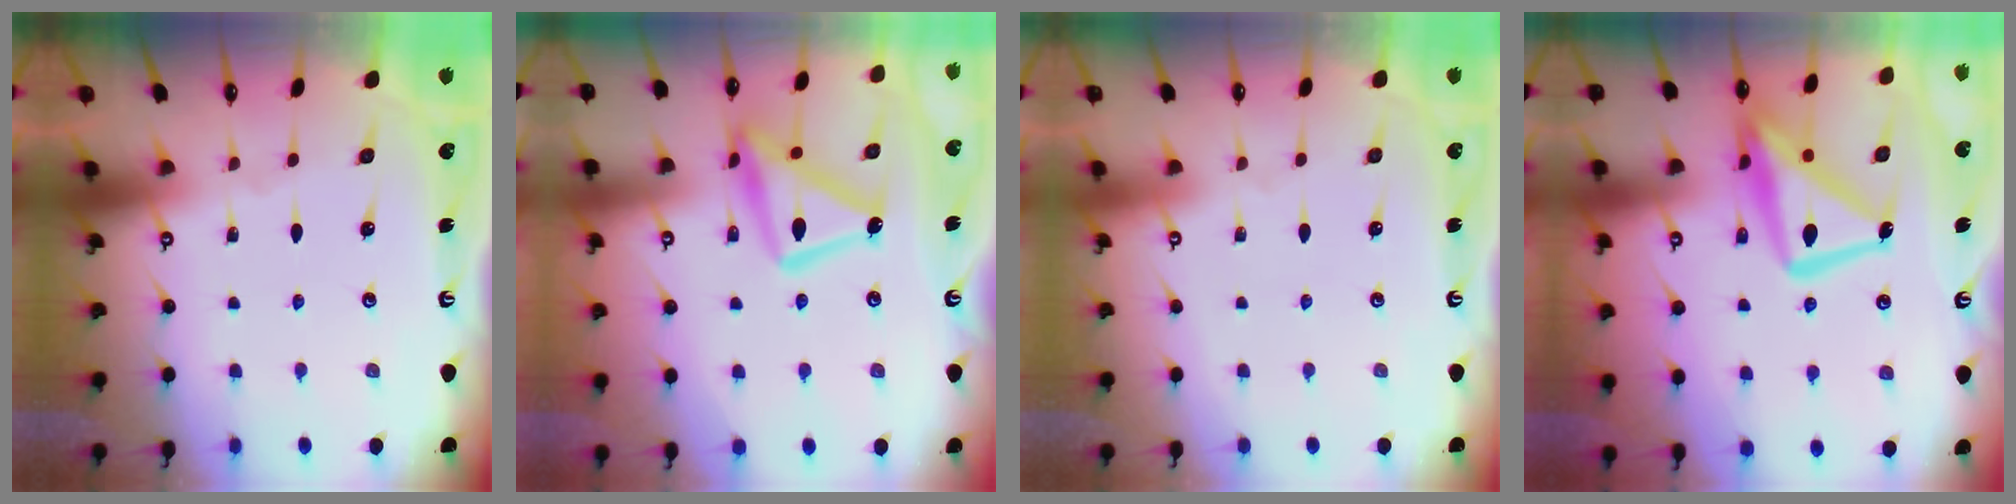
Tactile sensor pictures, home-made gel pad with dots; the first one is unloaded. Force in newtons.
{"total": 15.1, "press": 15.0, "slide": 1.3}
{"total": 3.9, "press": 3.9, "slide": 0.1}
{"total": 15.8, "press": 15.7, "slide": 1.6}